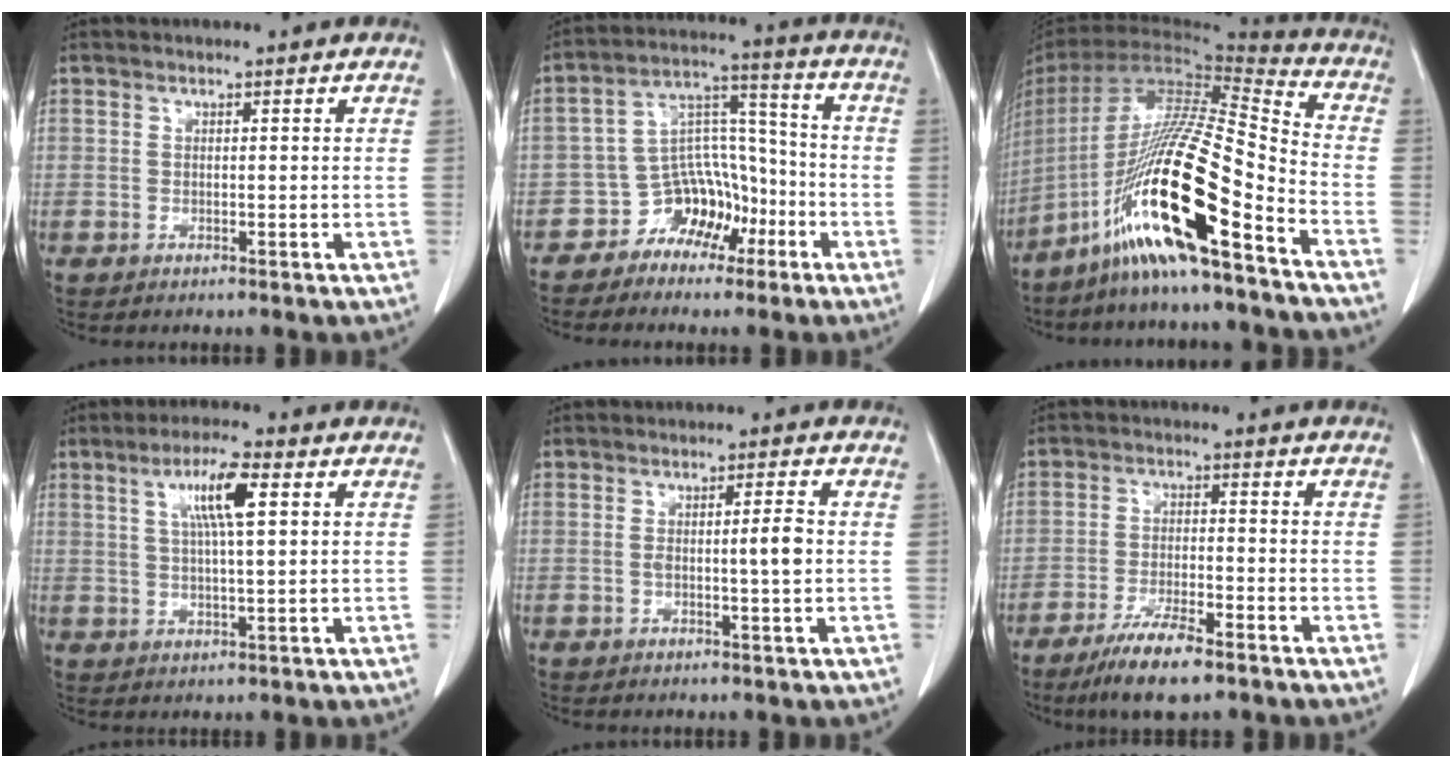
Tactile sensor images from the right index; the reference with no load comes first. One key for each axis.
{"total": 8.7, "fx": -5.0, "fy": 6.2, "fz": 3.4, "tx": -0.057, "ty": 0.043, "tz": -0.084}
{"total": 21.5, "fx": -12.6, "fy": 1.6, "fz": 17.4, "tx": -0.354, "ty": -0.022, "tz": -0.238}
{"total": 7.1, "fx": 2.5, "fy": 0.6, "fz": 6.6, "tx": -0.122, "ty": 0.006, "tz": 0.043}
{"total": 3.6, "fx": -0.1, "fy": 0.1, "fz": 3.6, "tx": -0.062, "ty": 0.001, "tz": -0.002}
{"total": 7.7, "fx": -5.3, "fy": 1.4, "fz": 5.3, "tx": -0.102, "ty": -0.013, "tz": -0.092}